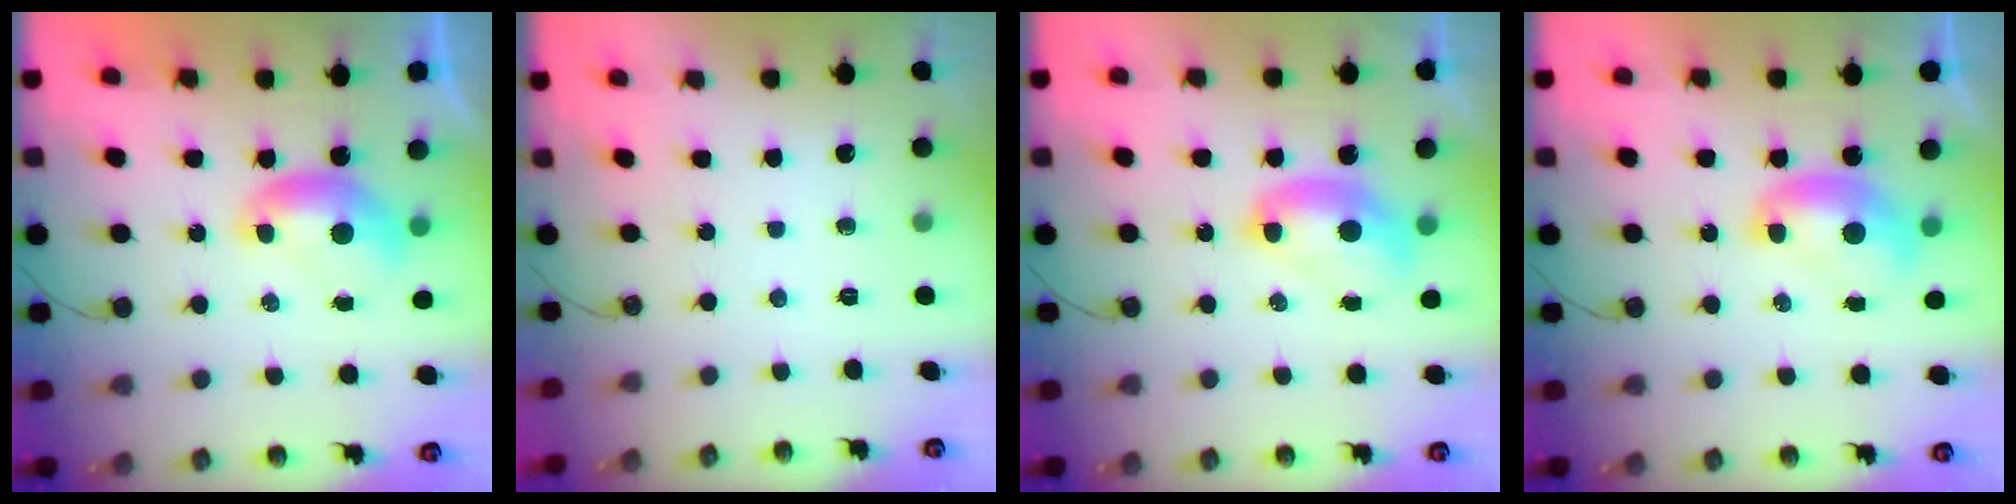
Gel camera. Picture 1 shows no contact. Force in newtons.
{"total": 0.0}
{"total": 2.7, "press": 2.7, "slide": 0.1}
{"total": 1.6, "press": 1.6, "slide": 0.3}